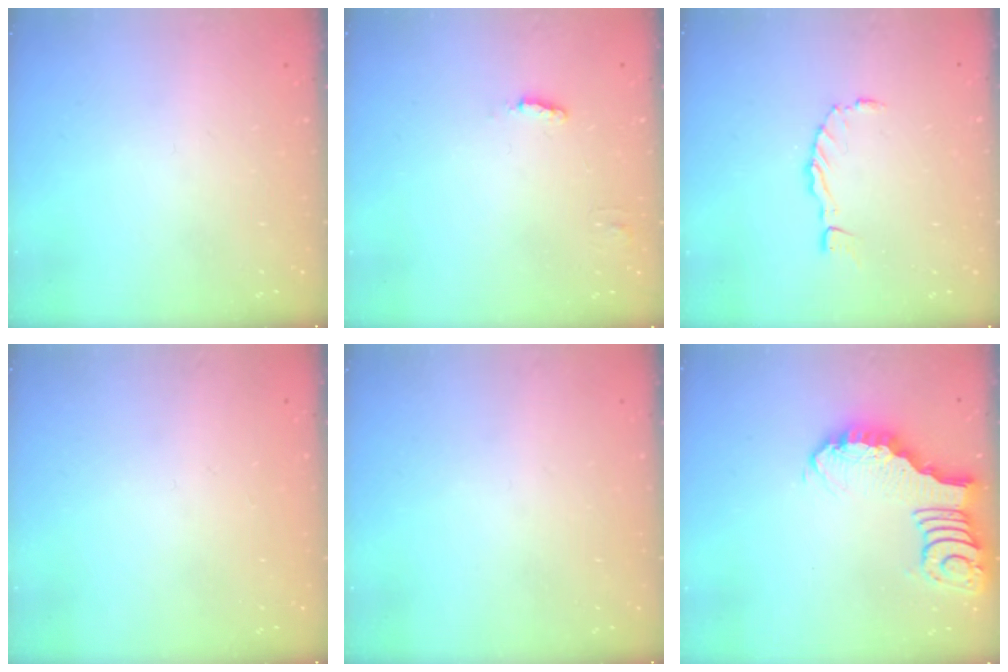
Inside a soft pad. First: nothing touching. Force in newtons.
{"total": 3.7, "press": 3.7, "slide": 0.3}
{"total": 0.0}
{"total": 1.4, "press": 1.4, "slide": 0.1}
{"total": 0.0}
{"total": 4.5, "press": 4.5, "slide": 0.5}